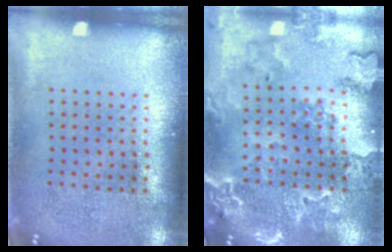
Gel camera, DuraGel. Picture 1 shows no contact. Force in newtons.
{"total": 2.0, "press": 2.0, "slide": 0.2}